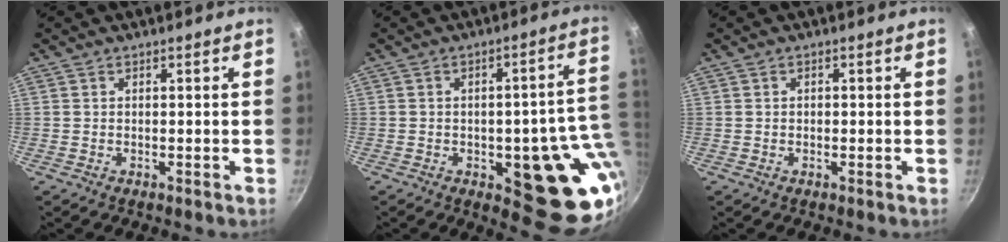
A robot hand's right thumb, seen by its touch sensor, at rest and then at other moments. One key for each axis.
{"total": 18.1, "fx": -2.6, "fy": 7.9, "fz": 16.1, "tx": -0.128, "ty": 0.001, "tz": -0.029}
{"total": 0.6, "fx": -0.1, "fy": 0.5, "fz": 0.3, "tx": -0.002, "ty": 0.004, "tz": 0.000}